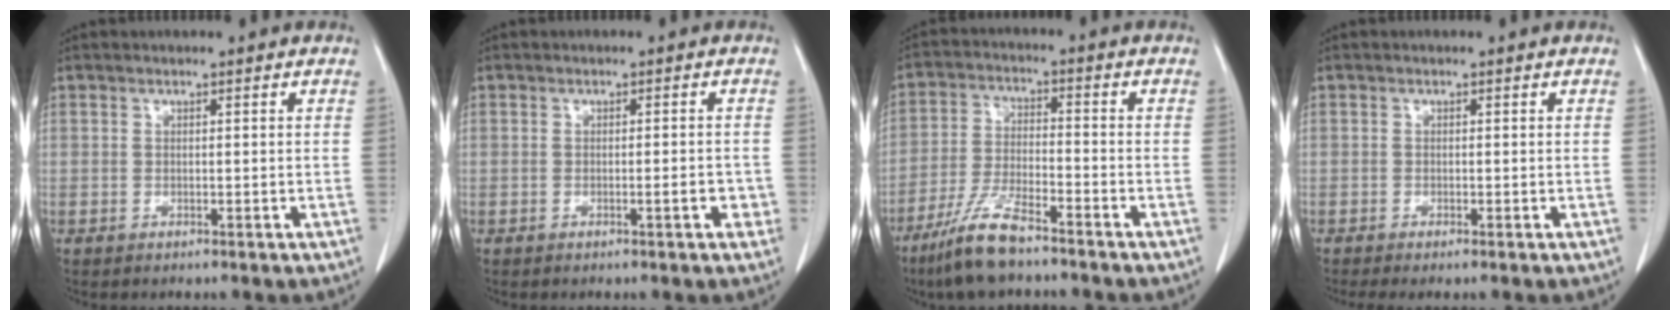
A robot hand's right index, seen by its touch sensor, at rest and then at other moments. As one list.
[{"total": 2.1, "force": [-0.9, 0.5, 1.8], "torque": [-0.025, 0.002, -0.009]}, {"total": 9.3, "force": [-7.0, 1.4, 6.0], "torque": [-0.131, -0.023, -0.134]}, {"total": 2.3, "force": [-1.8, 0.0, 1.4], "torque": [-0.021, -0.006, -0.024]}]